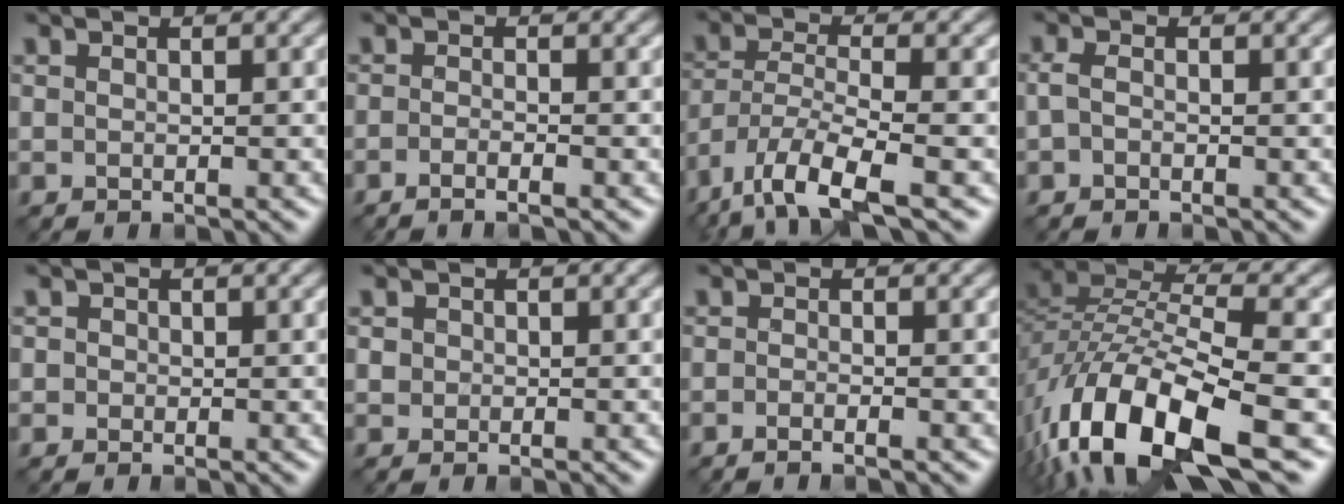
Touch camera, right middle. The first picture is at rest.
{"total": 1.7, "force": [-0.9, 0.4, 1.4], "torque": [-0.018, -0.004, -0.023]}
{"total": 8.2, "force": [-5.4, 2.2, 5.7], "torque": [-0.110, -0.010, -0.108]}
{"total": 1.2, "force": [-0.3, 0.7, 0.9], "torque": [-0.024, 0.000, -0.009]}
{"total": 0.8, "force": [0.1, 0.8, 0.1], "torque": [0.003, -0.004, -0.004]}
{"total": 0.7, "force": [0.0, 0.7, 0.2], "torque": [0.000, -0.002, -0.004]}
{"total": 1.3, "force": [-0.7, 0.3, 1.0], "torque": [-0.015, -0.005, -0.015]}
{"total": 13.1, "force": [-6.4, 4.9, 10.3], "torque": [-0.199, -0.005, -0.120]}